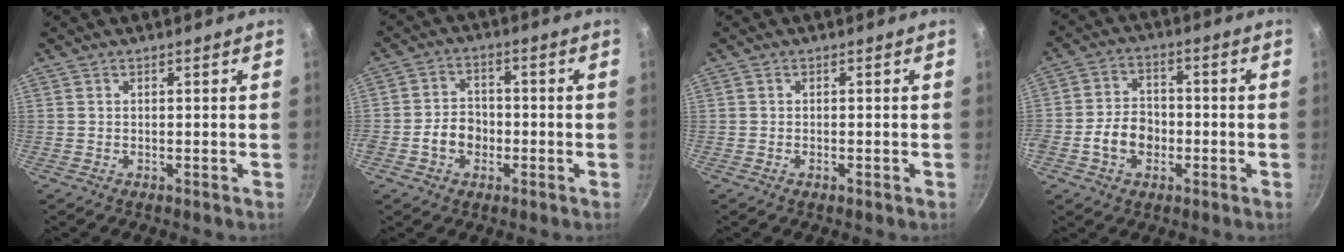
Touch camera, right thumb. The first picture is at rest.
{"total": 6.1, "force": [-2.0, 4.8, 3.2], "torque": [-0.031, 0.021, -0.040]}
{"total": 0.7, "force": [-0.4, 0.3, 0.6], "torque": [-0.011, 0.003, -0.008]}
{"total": 8.0, "force": [-2.3, 6.0, 4.7], "torque": [-0.058, 0.022, -0.048]}